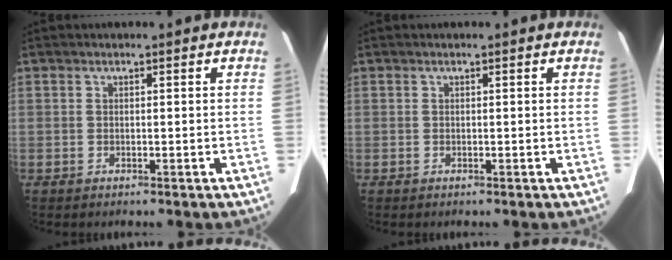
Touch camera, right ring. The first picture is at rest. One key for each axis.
{"total": 0.0}